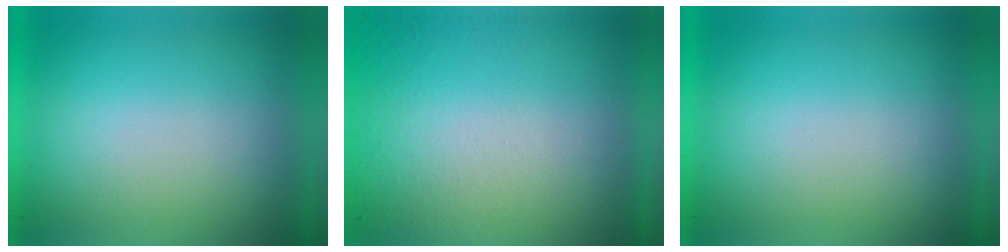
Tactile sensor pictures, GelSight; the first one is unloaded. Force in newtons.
{"total": 9.2}
{"total": 0.0}